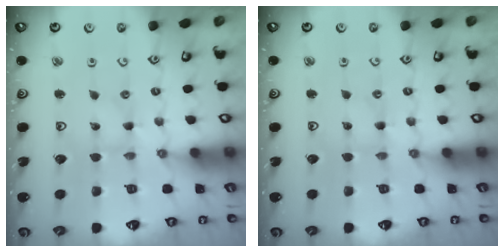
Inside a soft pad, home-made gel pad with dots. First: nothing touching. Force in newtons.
{"total": 0.8, "press": 0.8, "slide": 0.1}